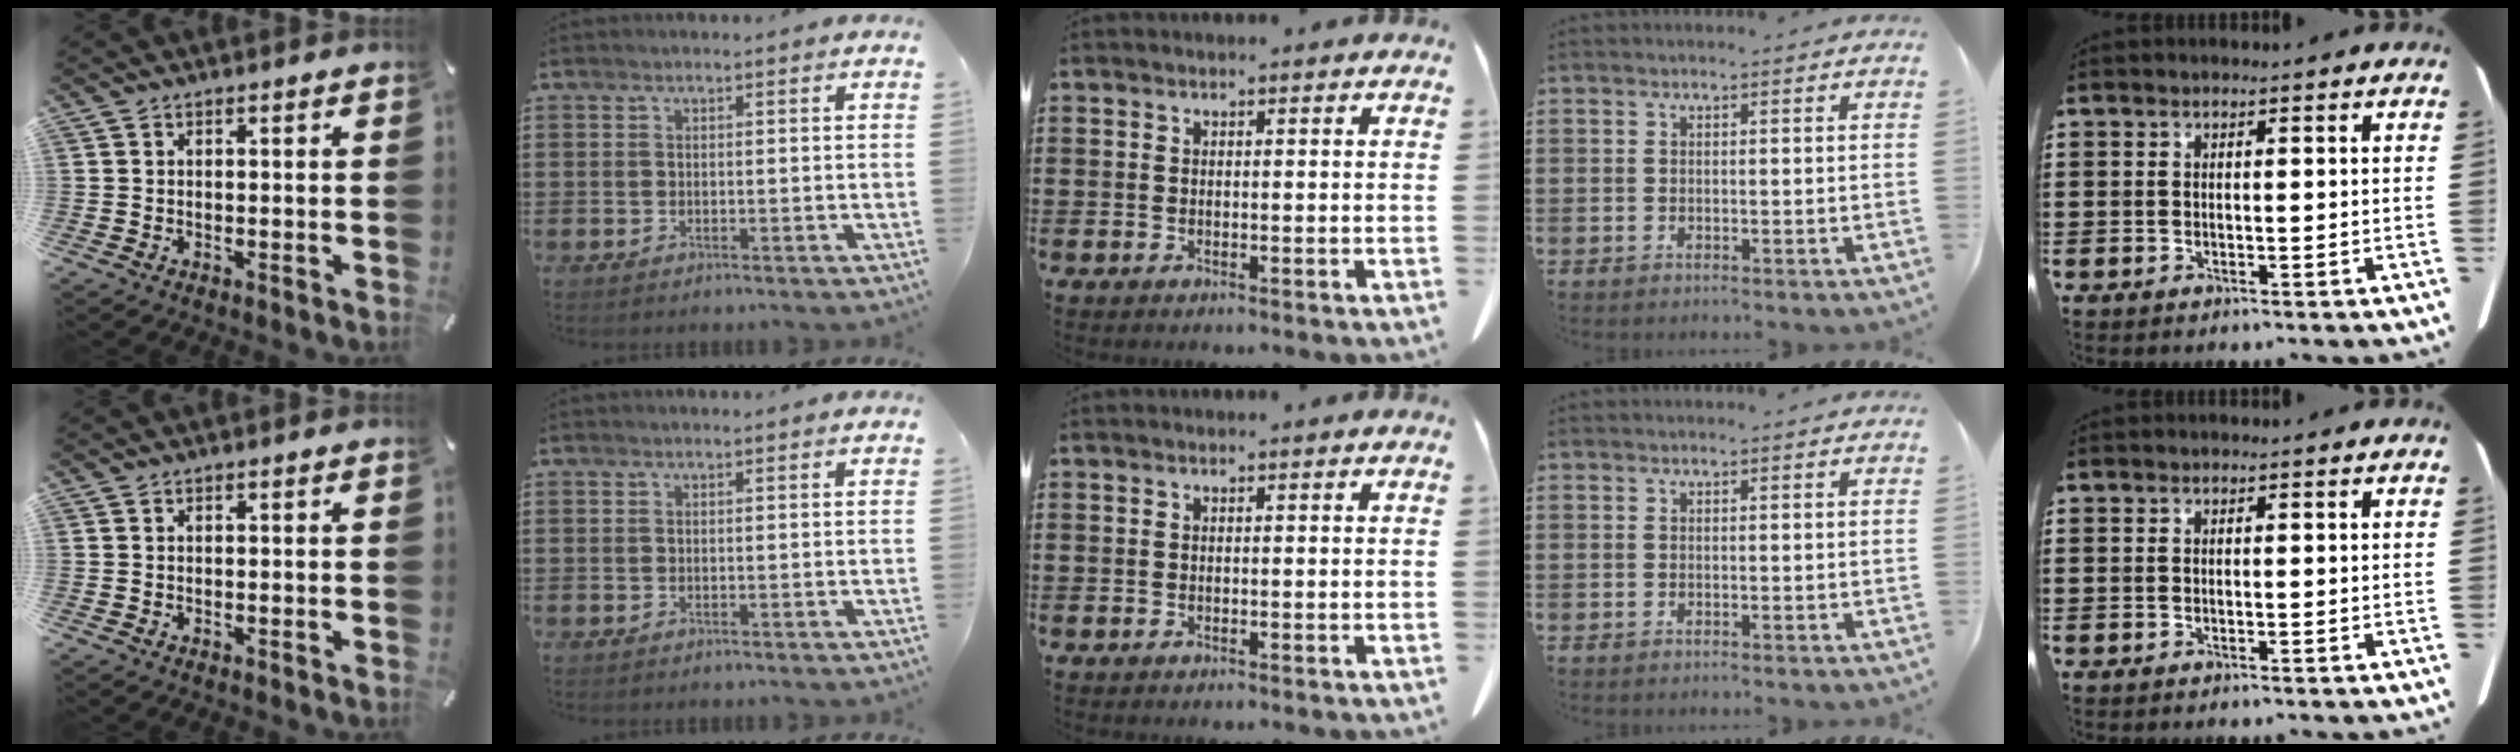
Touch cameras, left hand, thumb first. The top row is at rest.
{}